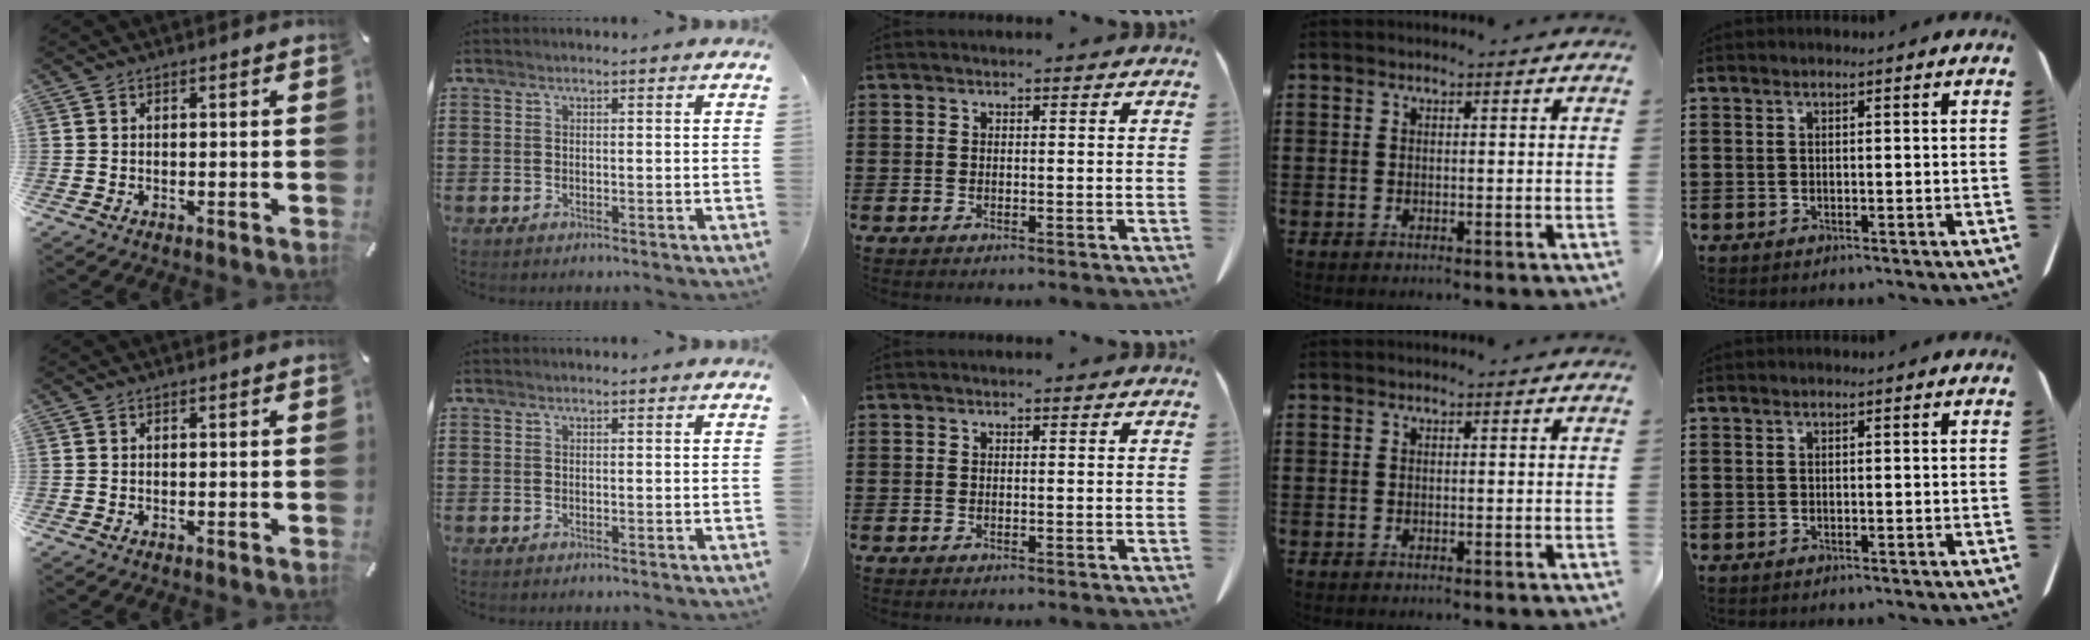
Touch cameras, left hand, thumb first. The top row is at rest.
{}